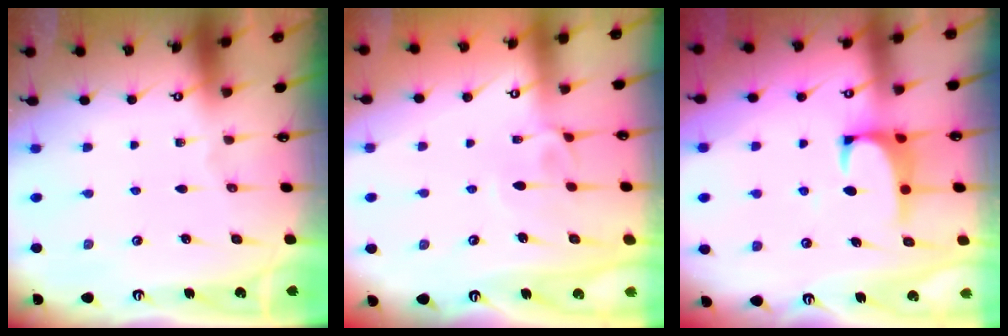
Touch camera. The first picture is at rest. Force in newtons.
{"total": 2.7, "press": 2.6, "slide": 0.7}
{"total": 1.6, "press": 1.5, "slide": 0.5}